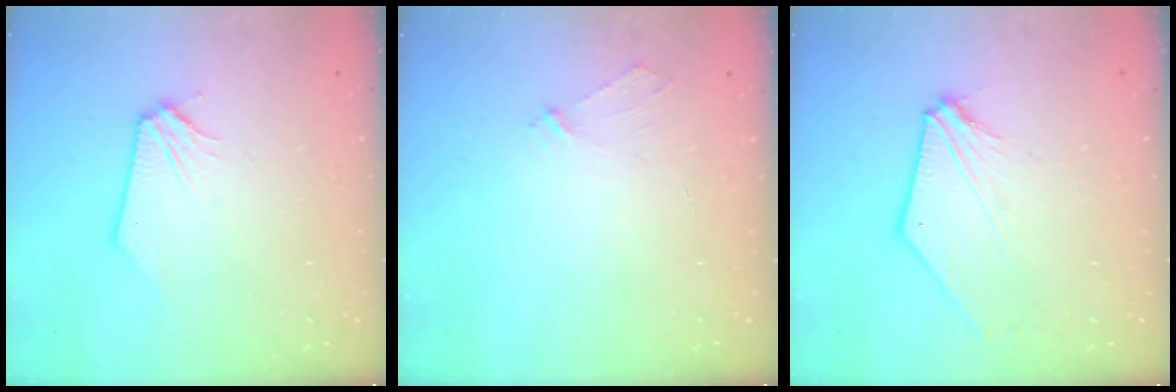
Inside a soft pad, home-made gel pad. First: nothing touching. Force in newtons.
{"total": 2.2, "press": 2.2, "slide": 0.2}
{"total": 7.9, "press": 7.8, "slide": 1.3}